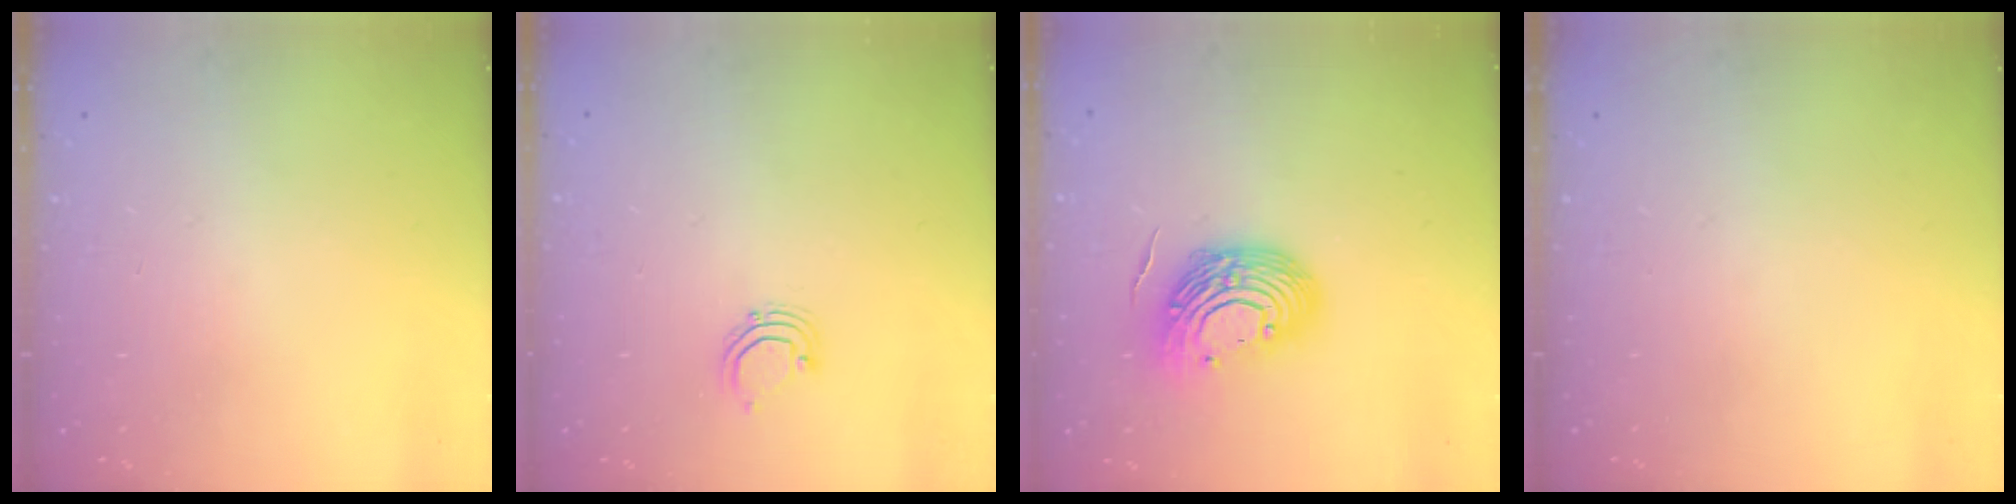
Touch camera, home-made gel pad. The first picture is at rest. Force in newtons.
{"total": 3.4, "press": 3.3, "slide": 0.8}
{"total": 12.9, "press": 12.7, "slide": 2.1}
{"total": 0.0}